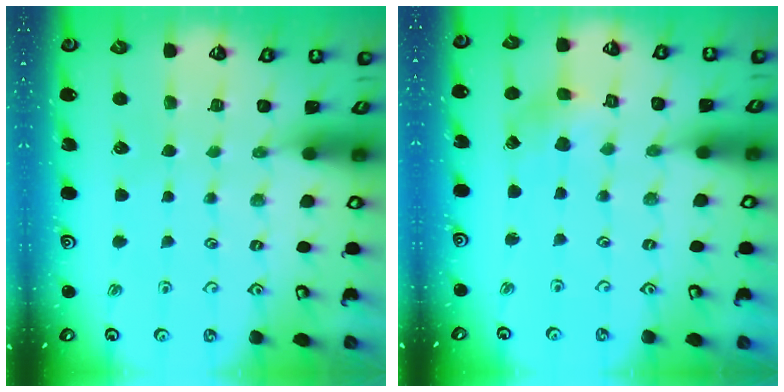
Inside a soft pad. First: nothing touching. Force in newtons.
{"total": 2.7, "press": 2.7, "slide": 0.2}